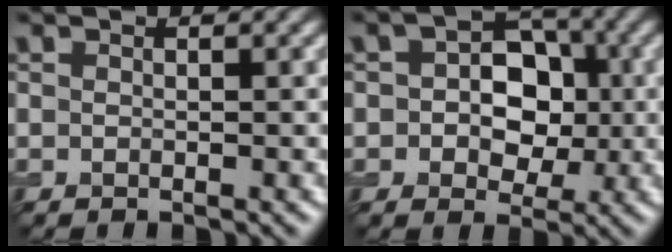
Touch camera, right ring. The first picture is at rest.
{"total": 5.5, "force": [0.3, 4.0, 3.8], "torque": [-0.048, 0.006, 0.002]}